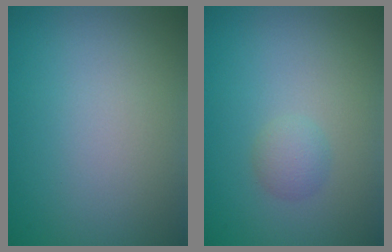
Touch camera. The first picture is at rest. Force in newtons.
{"total": 1.4, "press": 1.4, "slide": 0.1}